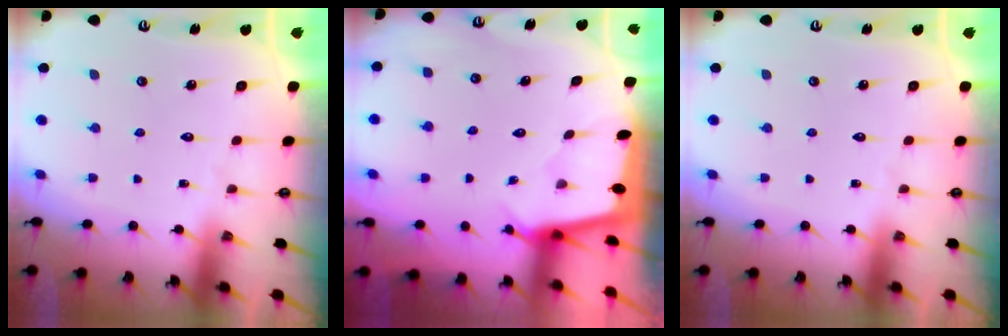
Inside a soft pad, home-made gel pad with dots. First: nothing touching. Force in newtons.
{"total": 1.5, "press": 1.5, "slide": 0.2}
{"total": 0.0}